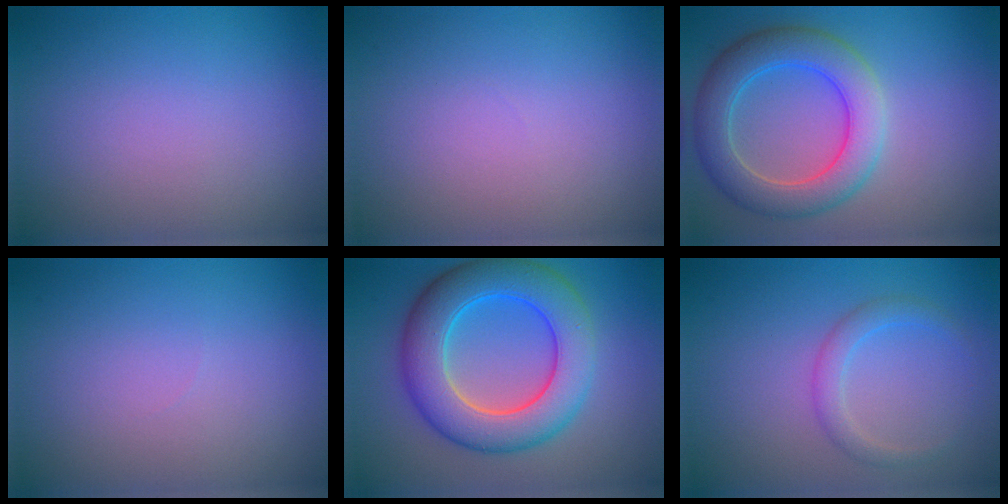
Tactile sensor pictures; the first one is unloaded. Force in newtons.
{"total": 0.0}
{"total": 6.4, "press": 6.4, "slide": 0.4}
{"total": 0.0}
{"total": 9.0, "press": 9.0, "slide": 0.2}
{"total": 1.9, "press": 1.9, "slide": 0.0}